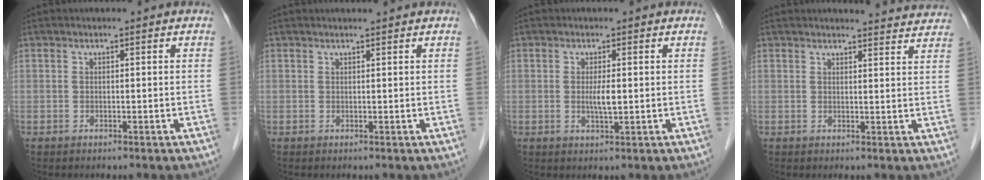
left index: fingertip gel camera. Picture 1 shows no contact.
{"total": 1.3, "force": [1.2, -0.1, 0.5], "torque": [-0.006, 0.005, 0.020]}
{"total": 2.2, "force": [-0.1, 0.2, 2.2], "torque": [-0.046, -0.007, -0.002]}
{"total": 8.5, "force": [8.4, 0.8, 1.1], "torque": [0.004, -0.013, 0.073]}